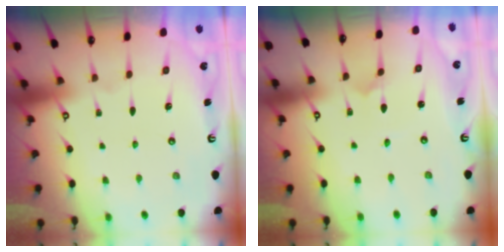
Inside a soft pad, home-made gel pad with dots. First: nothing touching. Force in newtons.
{"total": 1.2, "press": 1.2, "slide": 0.0}